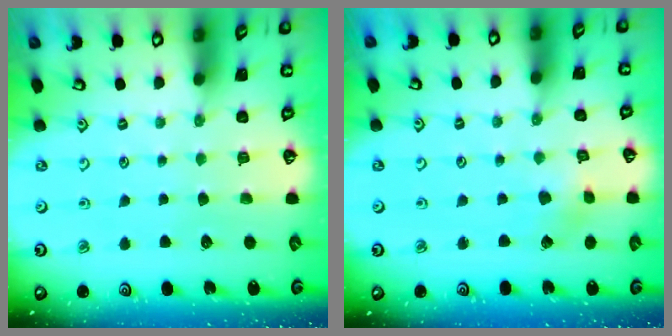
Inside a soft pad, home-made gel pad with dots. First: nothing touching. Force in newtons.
{"total": 2.8, "press": 2.8, "slide": 0.3}